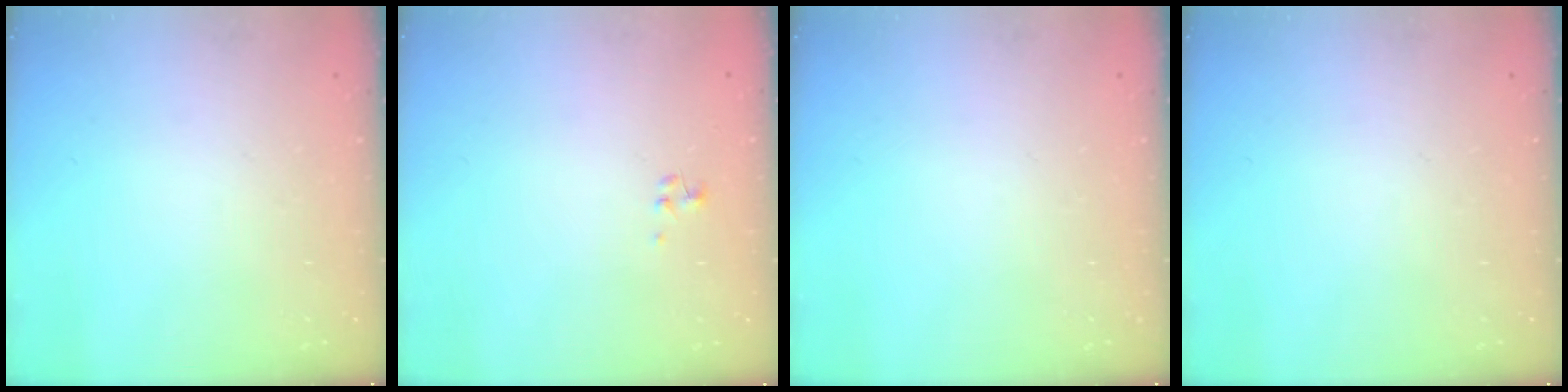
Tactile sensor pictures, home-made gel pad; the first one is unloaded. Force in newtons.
{"total": 0.9, "press": 0.8, "slide": 0.4}
{"total": 0.0}
{"total": 0.0}